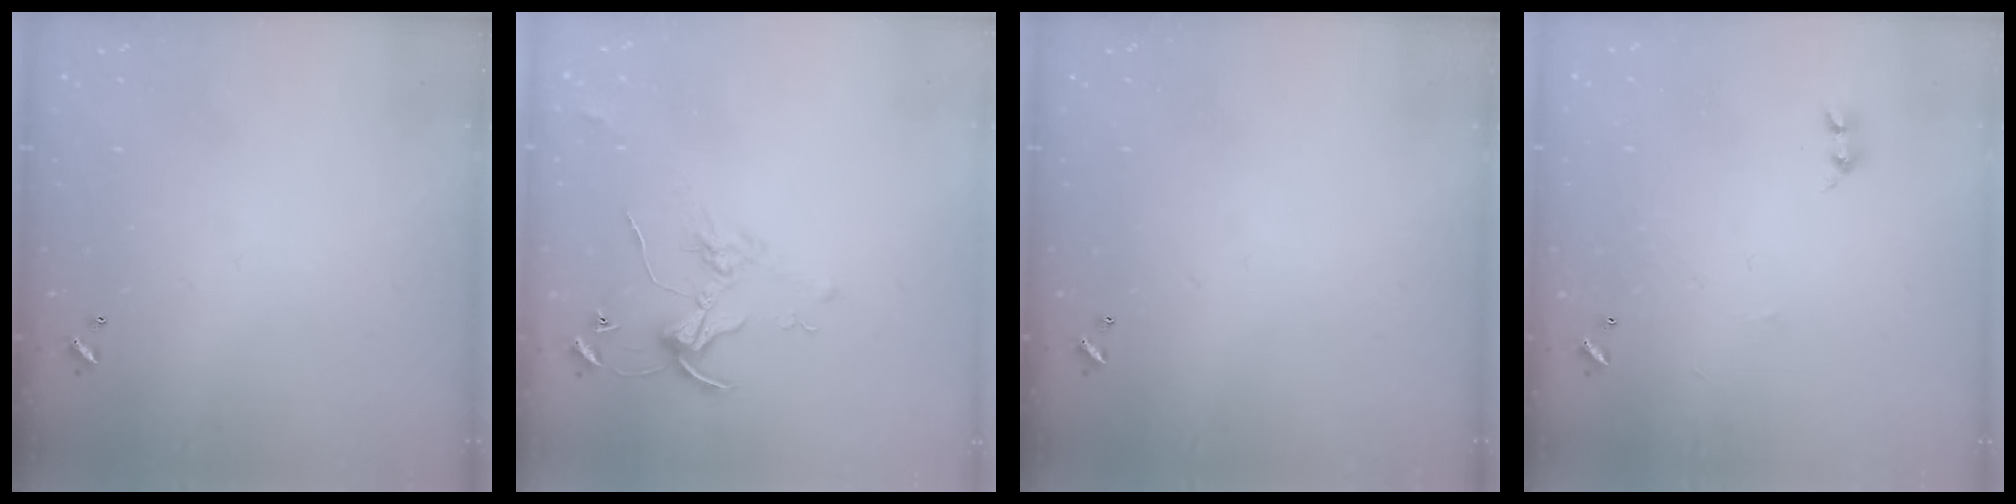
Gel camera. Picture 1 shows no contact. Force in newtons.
{"total": 2.2, "press": 2.1, "slide": 0.3}
{"total": 0.0}
{"total": 1.2, "press": 1.1, "slide": 0.5}